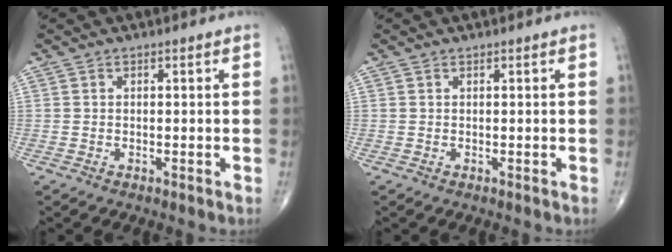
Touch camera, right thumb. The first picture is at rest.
{"total": 0.0}